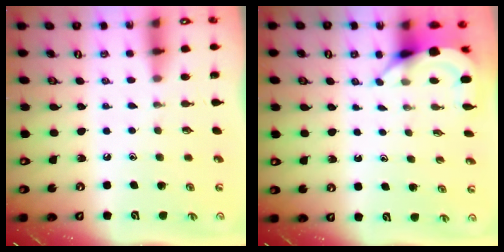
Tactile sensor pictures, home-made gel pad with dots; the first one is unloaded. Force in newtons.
{"total": 4.0, "press": 4.0, "slide": 0.5}